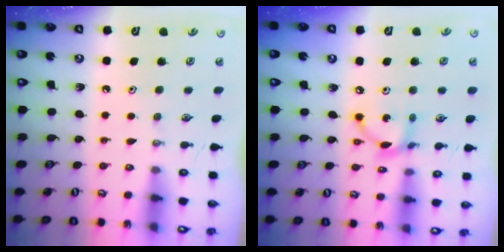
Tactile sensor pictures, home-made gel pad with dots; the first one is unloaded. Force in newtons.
{"total": 8.3, "press": 8.3, "slide": 0.3}